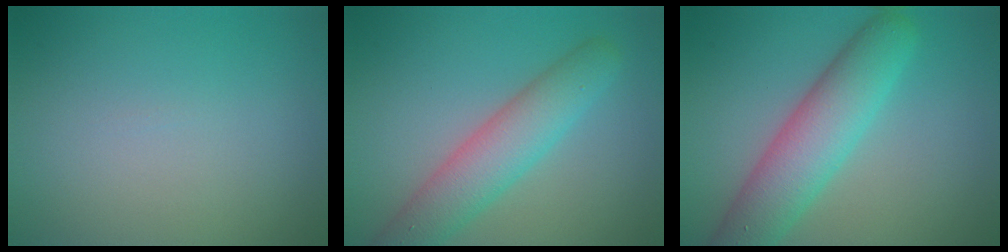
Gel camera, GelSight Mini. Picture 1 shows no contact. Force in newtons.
{"total": 5.2, "press": 5.2, "slide": 0.2}
{"total": 6.5, "press": 6.5, "slide": 0.1}